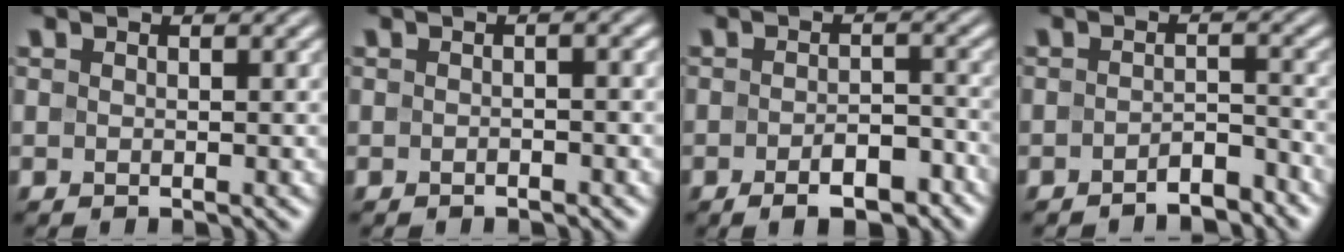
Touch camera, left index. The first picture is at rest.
{"total": 1.5, "force": [-0.5, 0.4, 1.4], "torque": [-0.017, -0.001, -0.011]}
{"total": 4.6, "force": [-2.7, 1.8, 3.3], "torque": [-0.048, 0.002, -0.037]}
{"total": 2.5, "force": [-2.1, 0.6, 1.2], "torque": [-0.019, 0.007, -0.037]}